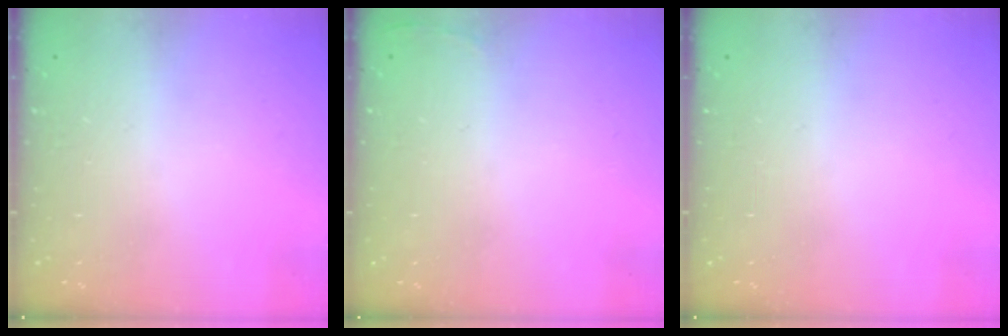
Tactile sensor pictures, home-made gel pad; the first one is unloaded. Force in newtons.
{"total": 2.5, "press": 2.4, "slide": 0.9}
{"total": 0.0}